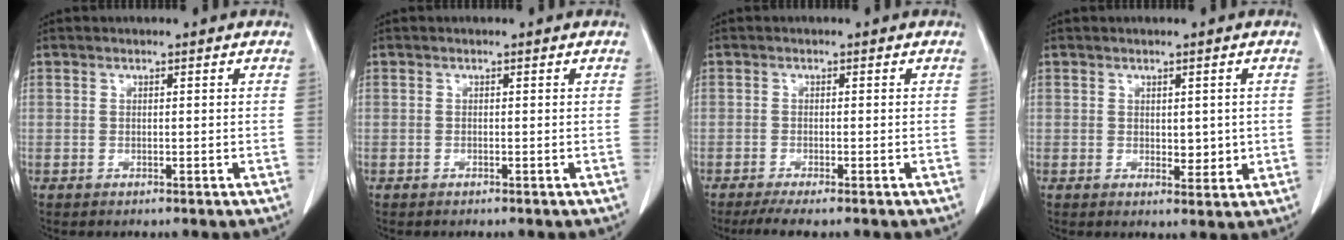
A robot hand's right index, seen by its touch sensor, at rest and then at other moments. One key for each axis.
{"total": 0.0}
{"total": 4.0, "fx": -3.1, "fy": 0.0, "fz": 2.5, "tx": -0.038, "ty": -0.009, "tz": -0.051}
{"total": 3.0, "fx": 0.2, "fy": 1.8, "fz": 2.4, "tx": -0.027, "ty": -0.006, "tz": 0.009}